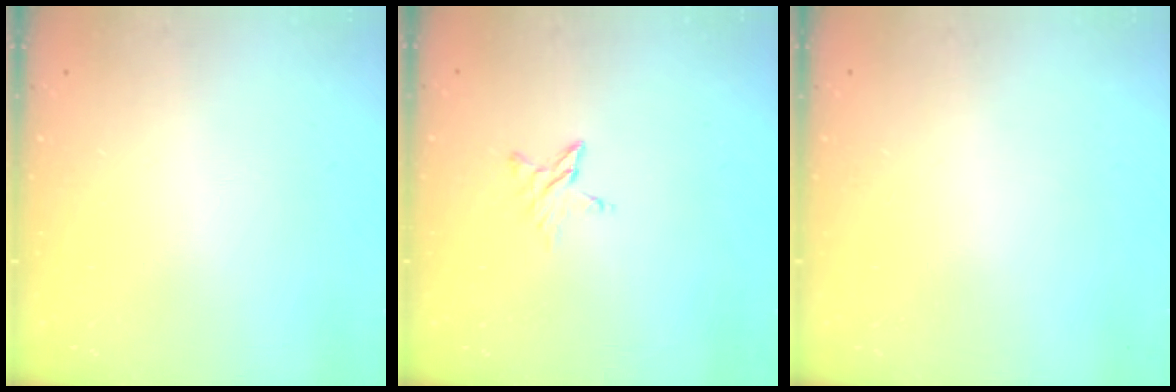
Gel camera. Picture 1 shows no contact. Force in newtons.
{"total": 4.2, "press": 4.2, "slide": 0.4}
{"total": 0.0}